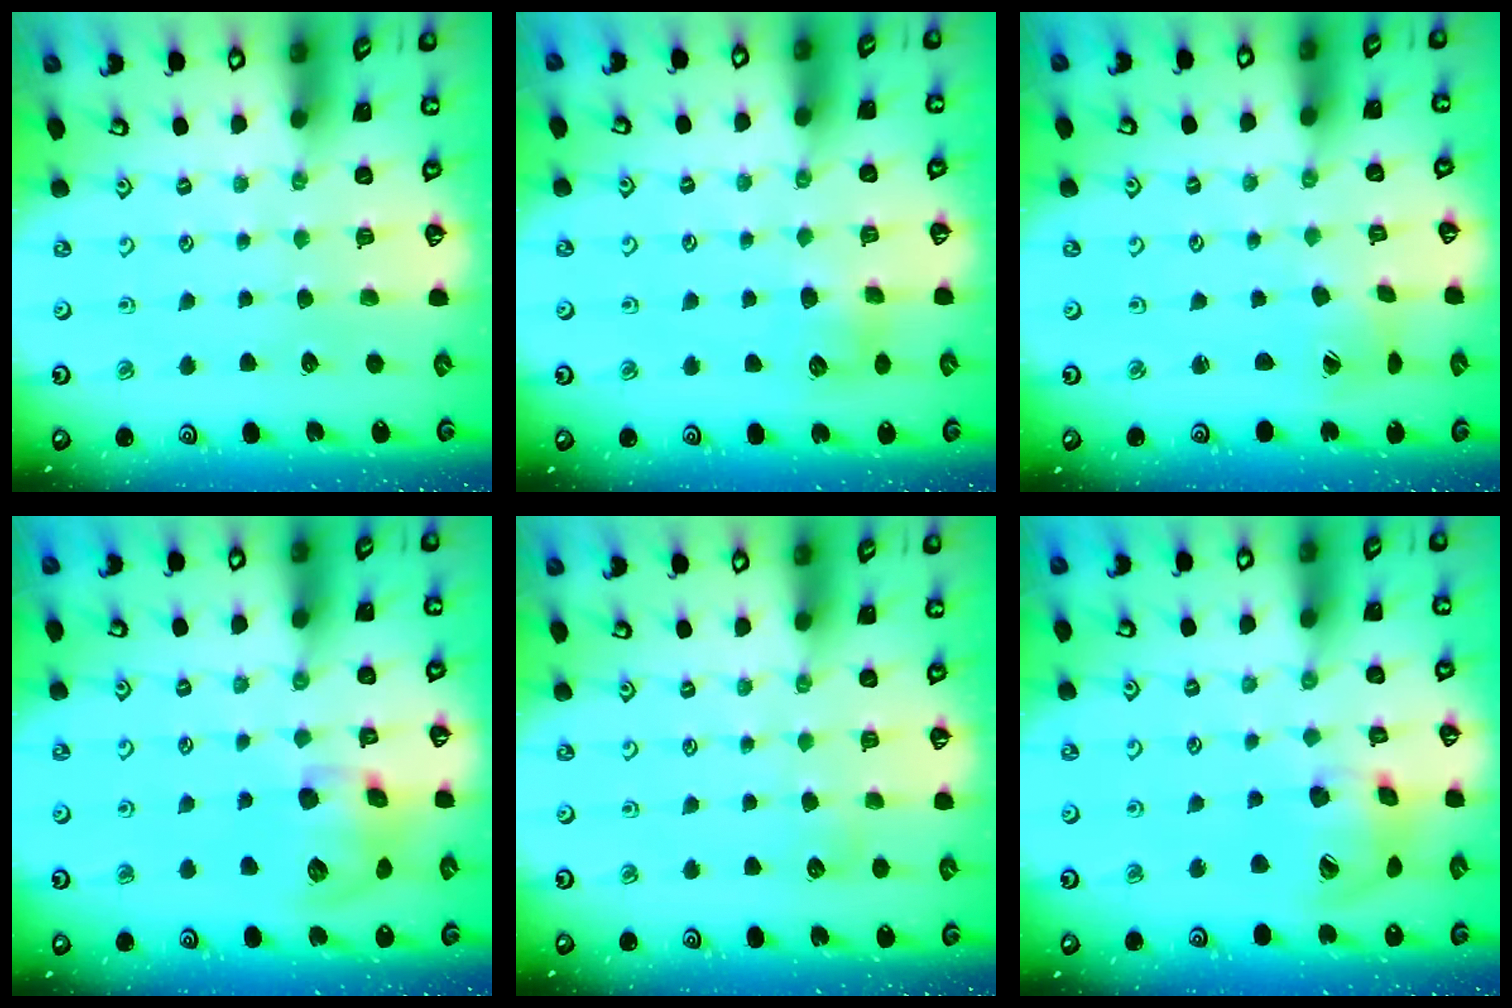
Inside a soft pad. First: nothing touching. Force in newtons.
{"total": 5.8, "press": 5.7, "slide": 0.6}
{"total": 2.2, "press": 2.2, "slide": 0.3}
{"total": 13.1, "press": 12.9, "slide": 2.2}
{"total": 4.9, "press": 4.8, "slide": 0.6}
{"total": 13.8, "press": 13.6, "slide": 1.8}